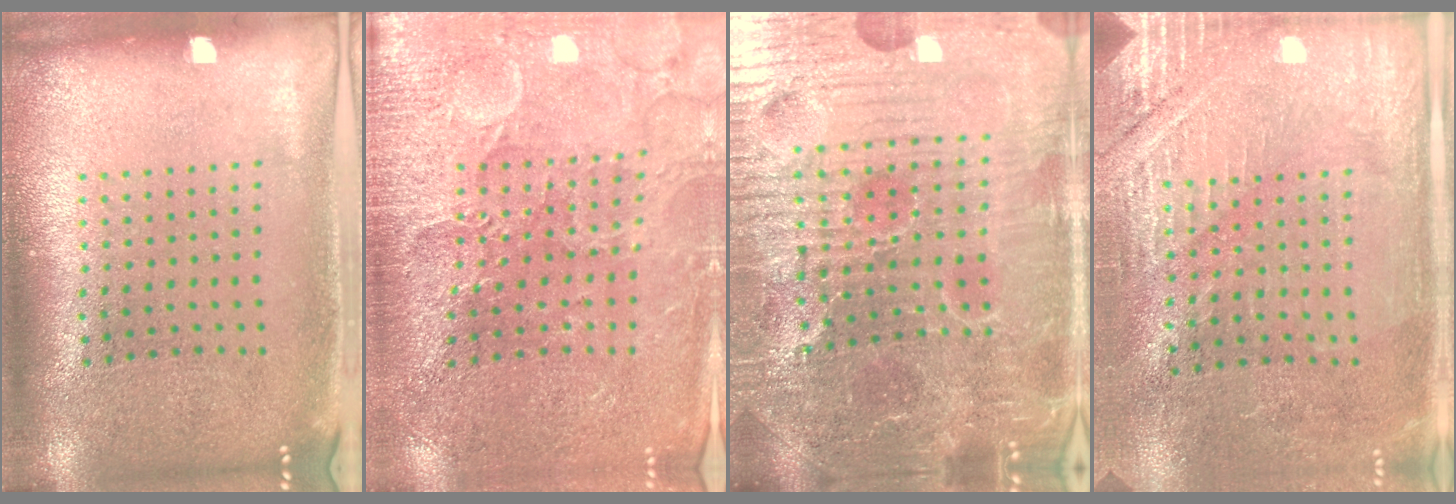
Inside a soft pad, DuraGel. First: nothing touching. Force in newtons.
{"total": 3.2, "press": 3.2, "slide": 0.3}
{"total": 5.8, "press": 5.5, "slide": 1.8}
{"total": 2.8, "press": 2.8, "slide": 0.5}